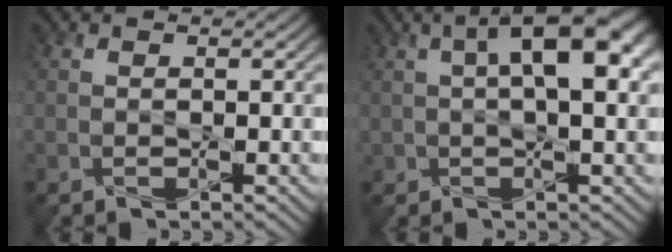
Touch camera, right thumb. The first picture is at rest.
{"total": 10.3, "force": [2.4, 4.4, 9.0], "torque": [-0.144, 0.012, 0.034]}